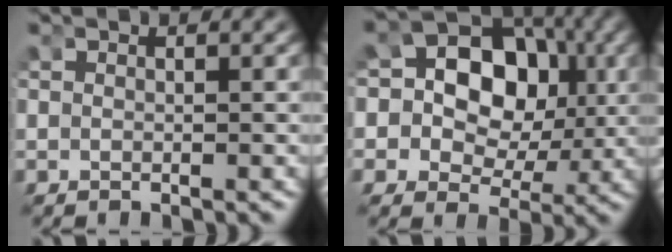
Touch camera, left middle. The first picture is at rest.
{"total": 14.0, "force": [1.0, 11.9, 7.2], "torque": [-0.169, -0.027, 0.014]}